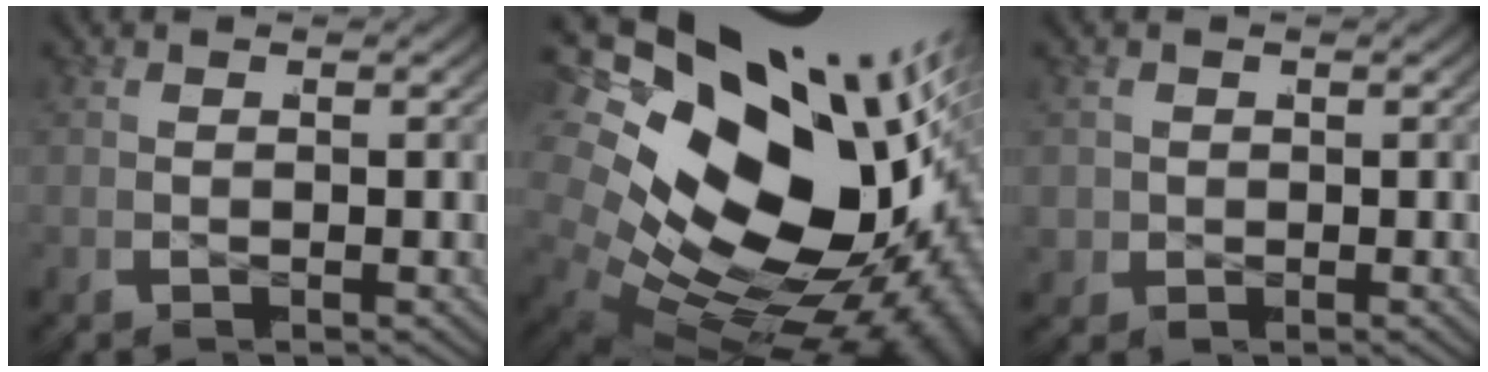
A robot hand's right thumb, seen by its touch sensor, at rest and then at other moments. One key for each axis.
{"total": 25.0, "fx": -0.7, "fy": 16.8, "fz": 18.5, "tx": -0.327, "ty": -0.034, "tz": -0.006}
{"total": 1.9, "fx": 0.0, "fy": 1.9, "fz": 0.4, "tx": -0.014, "ty": -0.008, "tz": 0.008}